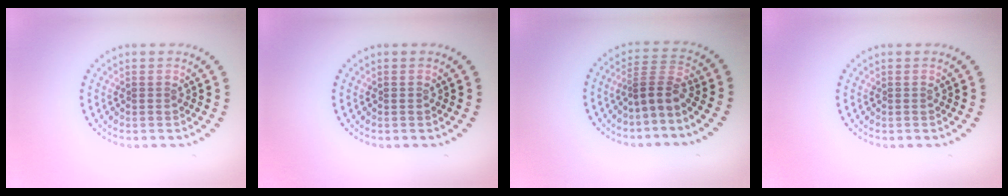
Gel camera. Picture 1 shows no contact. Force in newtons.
{"total": 0.0}
{"total": 2.8, "press": 1.8, "slide": 2.1}
{"total": 0.0}